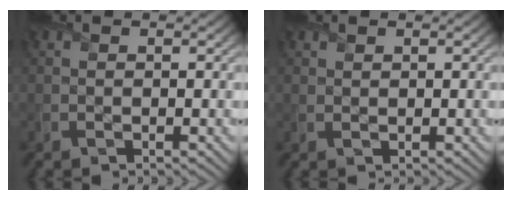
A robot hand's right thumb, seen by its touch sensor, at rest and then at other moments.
{"total": 0.7, "force": [0.6, 0.3, 0.1], "torque": [-0.005, -0.001, 0.014]}